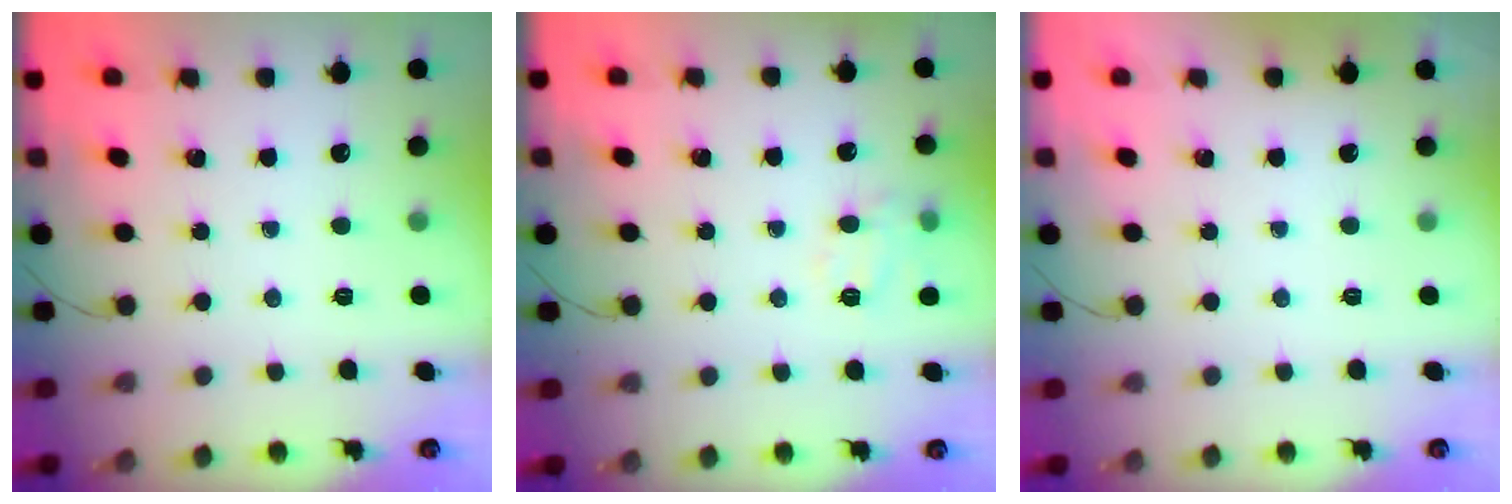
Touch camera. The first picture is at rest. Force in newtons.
{"total": 9.8, "press": 9.7, "slide": 1.2}
{"total": 1.9, "press": 1.9, "slide": 0.3}